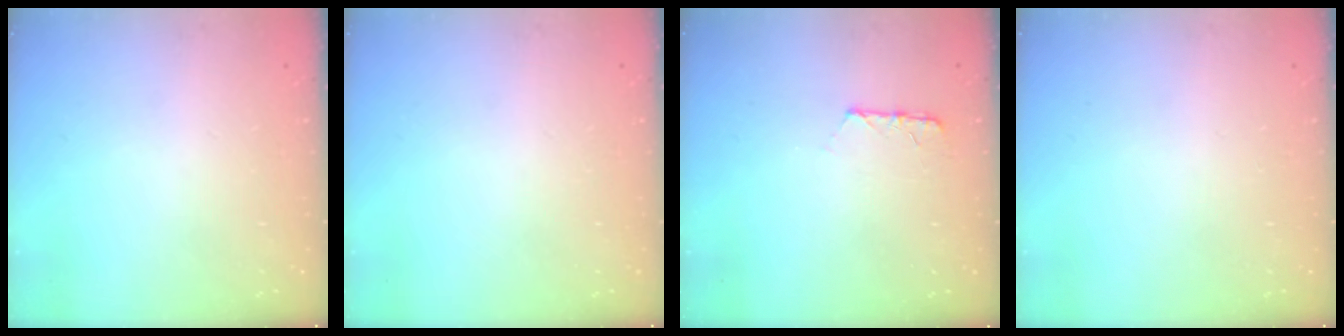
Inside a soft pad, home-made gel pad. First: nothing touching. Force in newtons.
{"total": 0.0}
{"total": 5.9, "press": 5.9, "slide": 0.5}
{"total": 0.0}